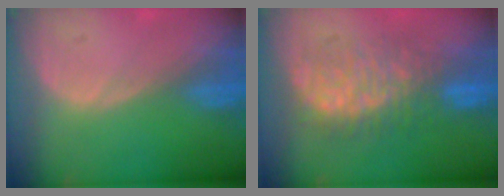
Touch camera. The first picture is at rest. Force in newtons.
{"total": 8.6, "press": 8.6, "slide": 0.4}